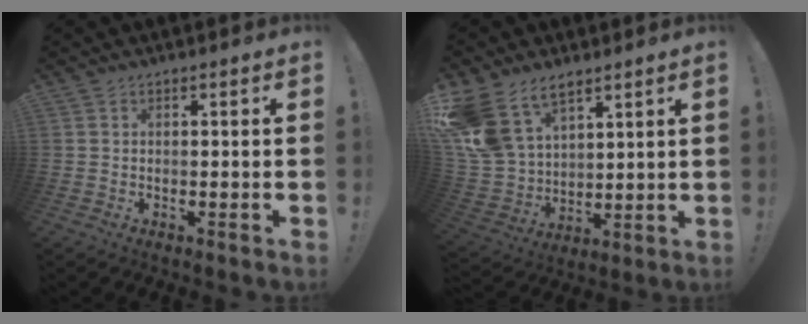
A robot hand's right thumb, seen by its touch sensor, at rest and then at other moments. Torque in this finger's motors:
{"motor_torque": [0.66, 0.86, 0.89, 0.41, 0.34]}